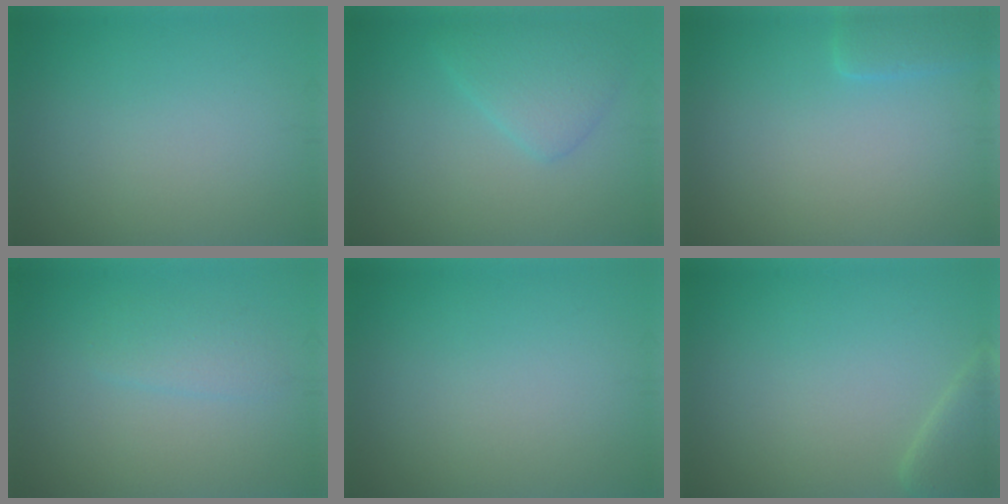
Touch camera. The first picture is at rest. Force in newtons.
{"total": 3.2, "press": 3.2, "slide": 0.1}
{"total": 1.9, "press": 1.9, "slide": 0.1}
{"total": 1.8, "press": 1.8, "slide": 0.0}
{"total": 0.0}
{"total": 2.5, "press": 2.5, "slide": 0.1}